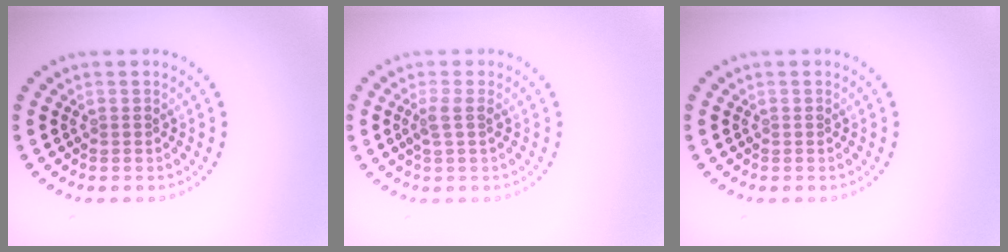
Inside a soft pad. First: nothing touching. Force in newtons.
{"total": 1.3, "press": 1.1, "slide": 0.7}
{"total": 0.0}